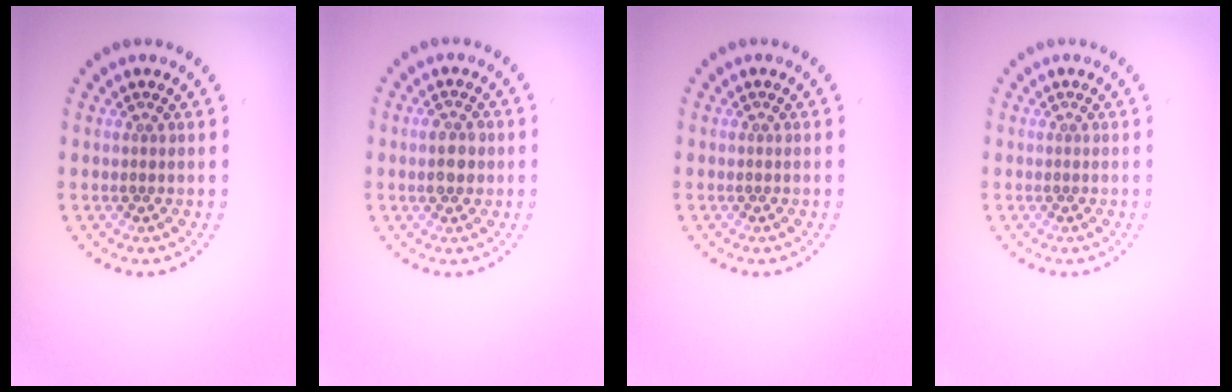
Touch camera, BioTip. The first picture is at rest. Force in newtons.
{"total": 2.6, "press": 2.6, "slide": 0.2}
{"total": 0.0}
{"total": 0.0}